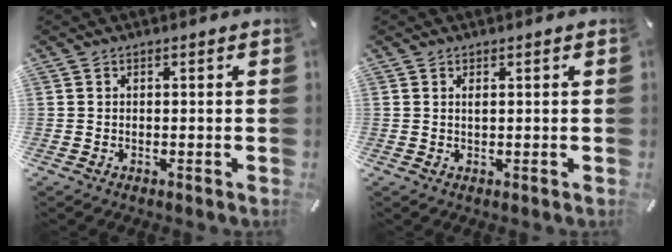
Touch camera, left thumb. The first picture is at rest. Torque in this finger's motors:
{"motor_torque": [-0.12, -0.01, 0.04, -0.19, 0.00]}